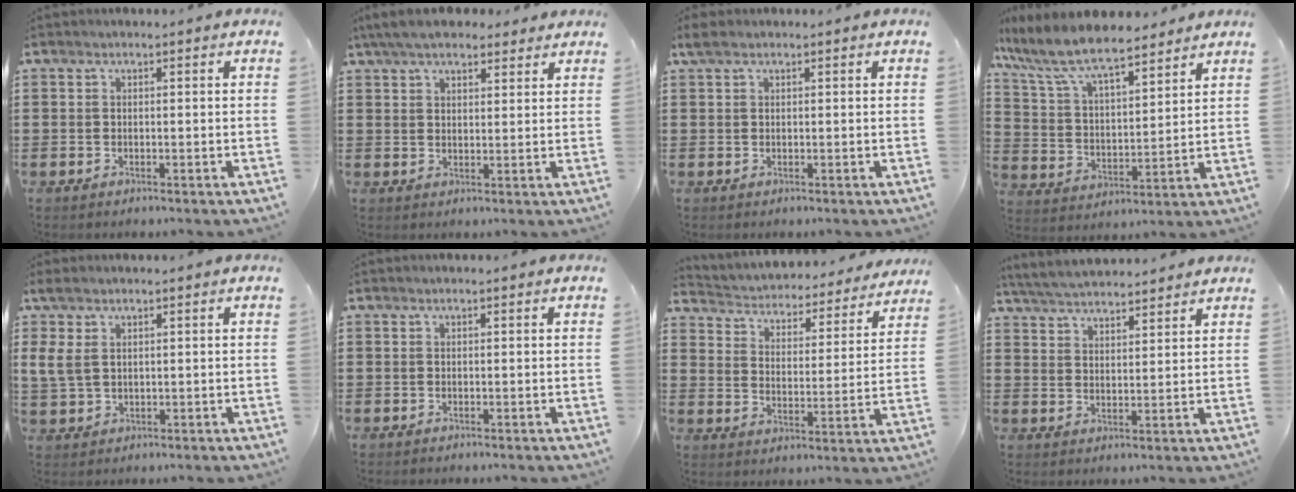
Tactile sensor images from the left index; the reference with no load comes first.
{"total": 5.6, "force": [4.7, 1.9, 2.4], "torque": [-0.062, -0.001, 0.089]}
{"total": 1.3, "force": [0.5, 0.7, 1.0], "torque": [-0.022, 0.004, 0.009]}
{"total": 9.3, "force": [8.1, 2.2, 4.0], "torque": [-0.112, -0.037, 0.141]}
{"total": 3.6, "force": [1.3, 2.2, 2.5], "torque": [-0.071, 0.003, 0.018]}
{"total": 0.0}
{"total": 3.0, "force": [3.0, 0.4, -0.1], "torque": [-0.021, -0.032, 0.041]}
{"total": 4.6, "force": [4.6, 0.3, 0.8], "torque": [-0.033, -0.018, 0.083]}